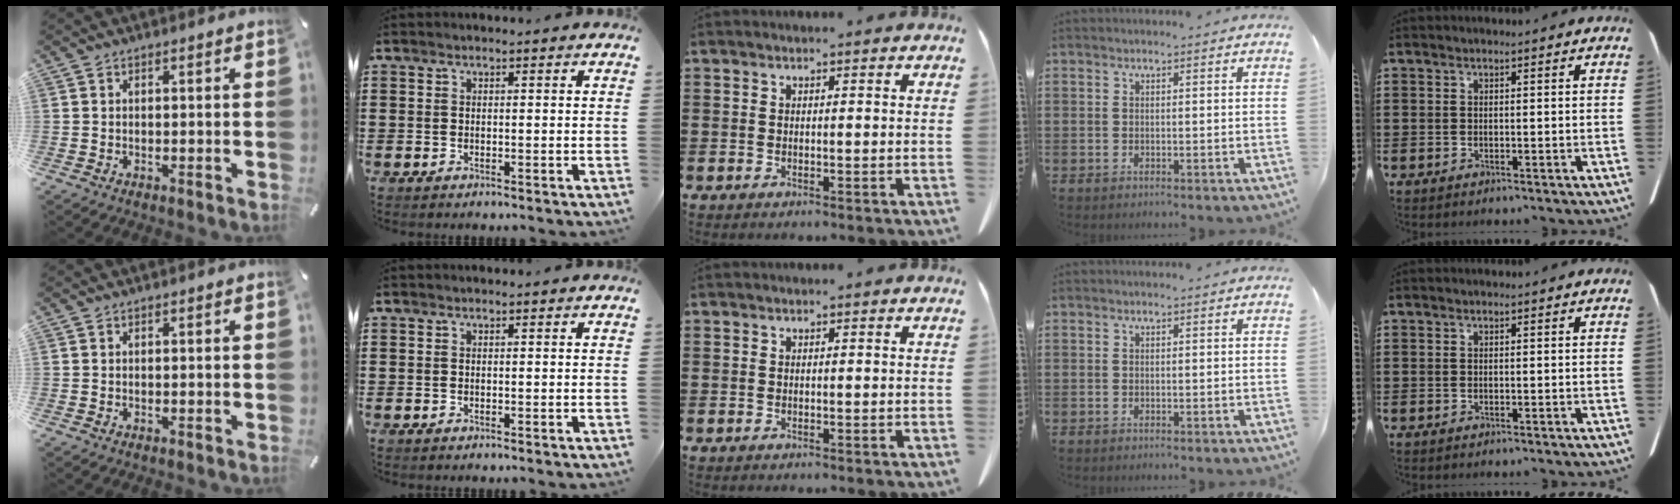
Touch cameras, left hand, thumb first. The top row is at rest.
{}